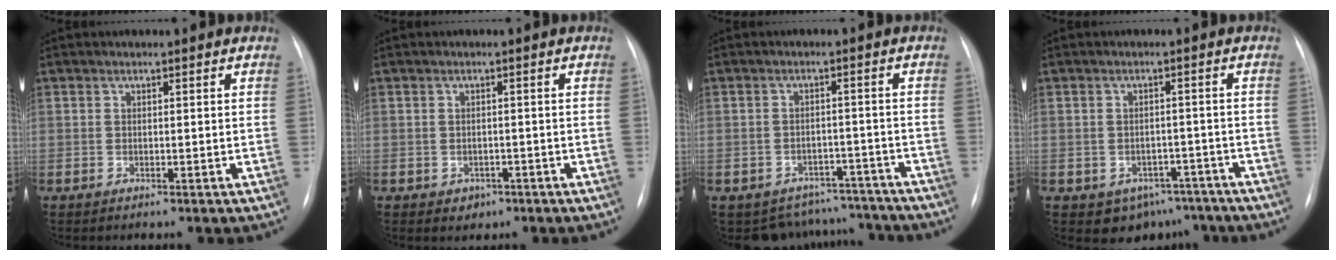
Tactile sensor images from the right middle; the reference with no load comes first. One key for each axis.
{"total": 2.0, "fx": -0.9, "fy": 1.6, "fz": 0.5, "tx": -0.003, "ty": 0.005, "tz": -0.006}
{"total": 10.1, "fx": -9.1, "fy": 4.5, "fz": -0.3, "tx": 0.016, "ty": 0.033, "tz": -0.107}
{"total": 6.3, "fx": -4.2, "fy": 4.4, "fz": 1.5, "tx": -0.002, "ty": 0.019, "tz": -0.049}